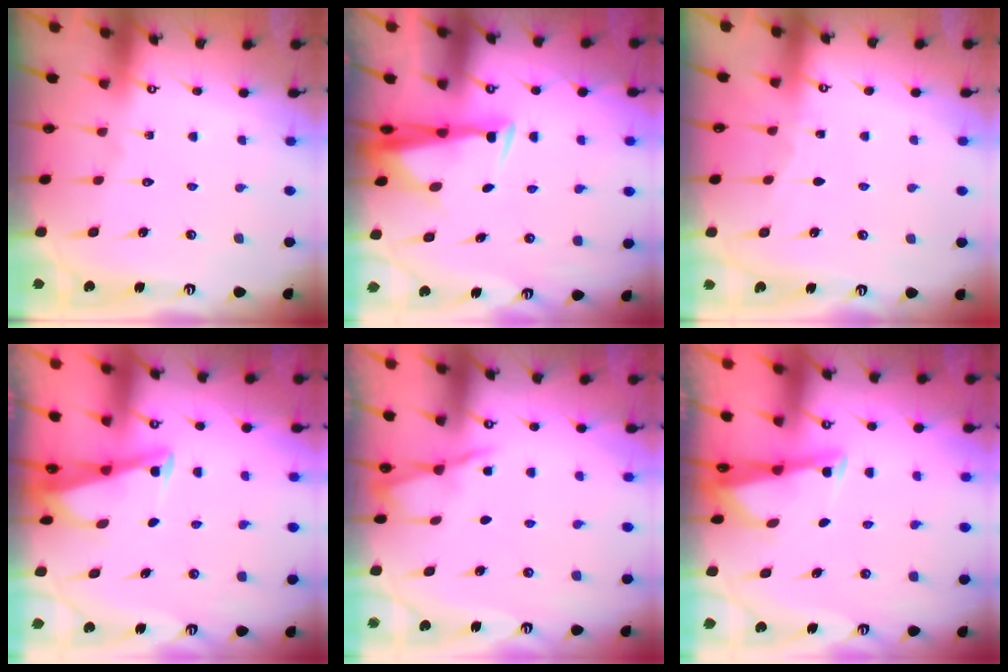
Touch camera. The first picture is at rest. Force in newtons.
{"total": 3.3, "press": 3.2, "slide": 1.0}
{"total": 2.9, "press": 2.8, "slide": 0.3}
{"total": 2.7, "press": 2.7, "slide": 0.4}
{"total": 2.8, "press": 2.8, "slide": 0.5}
{"total": 2.5, "press": 2.5, "slide": 0.1}